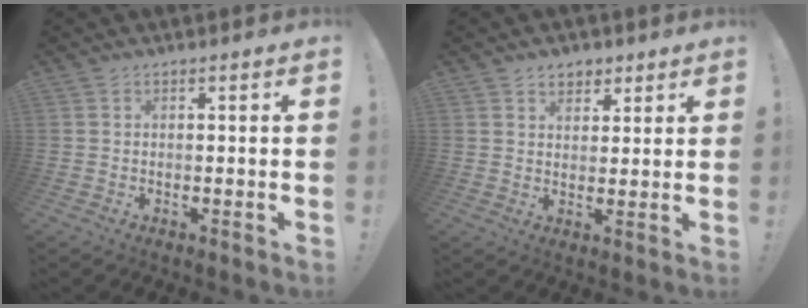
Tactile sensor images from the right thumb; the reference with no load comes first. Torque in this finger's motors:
{"motor_torque": [-0.01, 0.01, 0.05, 0.06, 0.00]}